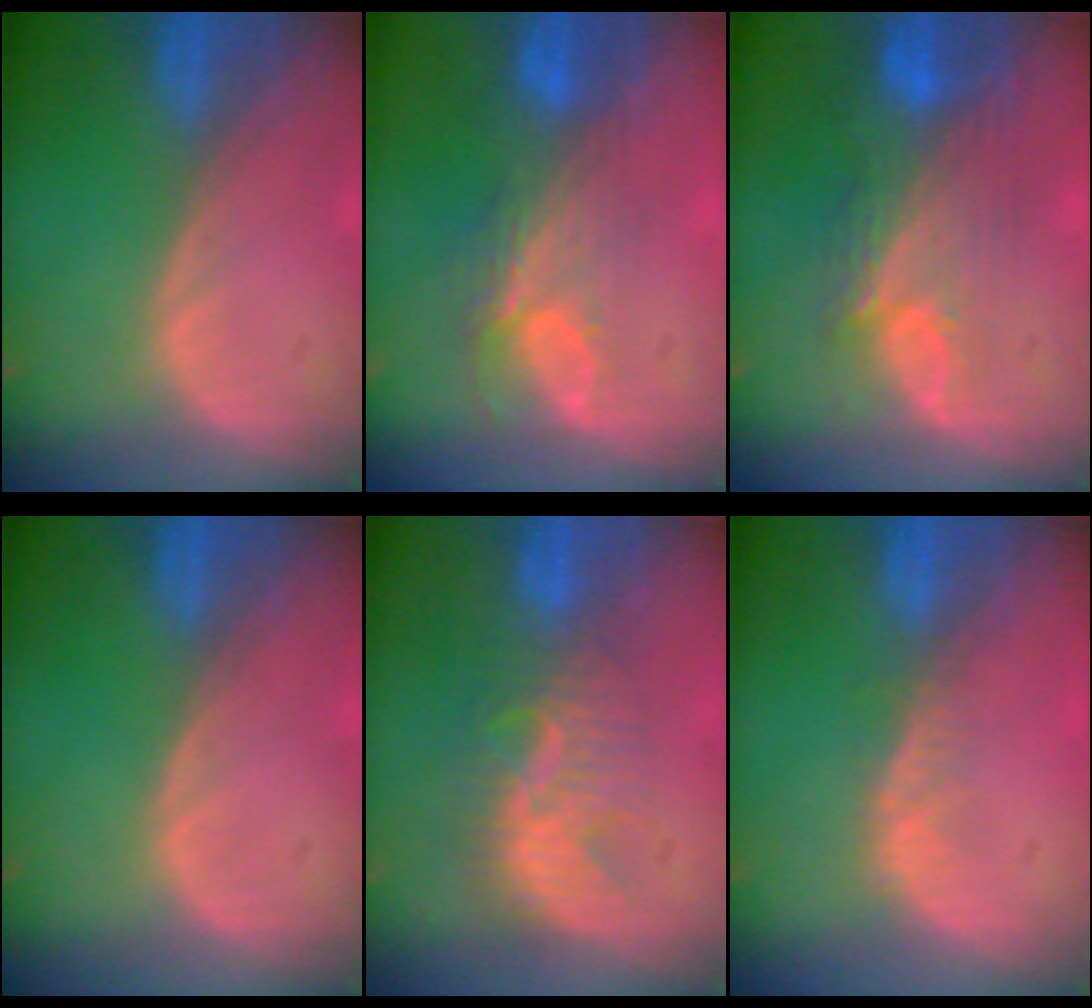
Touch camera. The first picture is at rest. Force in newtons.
{"total": 7.6, "press": 6.6, "slide": 3.7}
{"total": 9.6, "press": 8.1, "slide": 5.1}
{"total": 0.0}
{"total": 7.8, "press": 7.2, "slide": 2.8}
{"total": 2.3, "press": 1.9, "slide": 1.4}